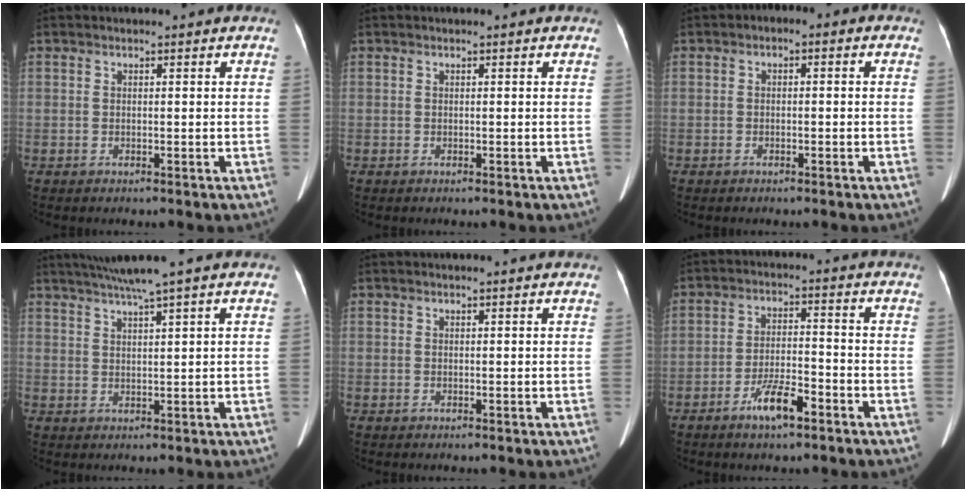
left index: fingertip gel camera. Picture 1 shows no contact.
{"total": 0.0}
{"total": 2.0, "force": [-0.7, 1.4, 1.2], "torque": [-0.011, 0.015, -0.016]}
{"total": 5.4, "force": [4.0, -1.4, 3.2], "torque": [-0.057, 0.014, 0.074]}
{"total": 1.3, "force": [1.2, 0.0, 0.5], "torque": [-0.008, 0.013, 0.015]}
{"total": 6.0, "force": [-3.8, 1.3, 4.5], "torque": [-0.088, 0.000, -0.068]}